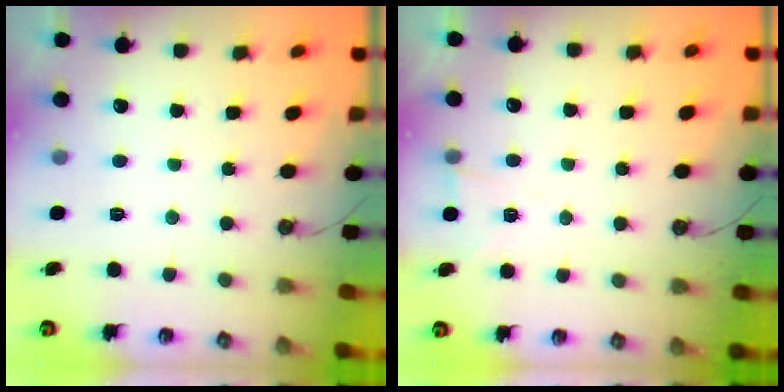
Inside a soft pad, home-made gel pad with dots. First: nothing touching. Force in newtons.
{"total": 5.3, "press": 3.1, "slide": 4.3}